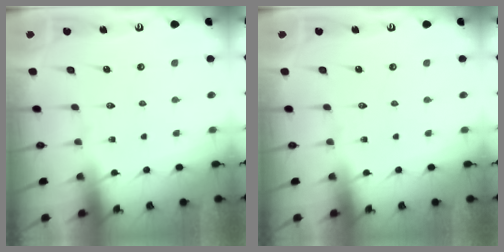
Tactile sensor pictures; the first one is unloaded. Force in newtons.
{"total": 0.0}